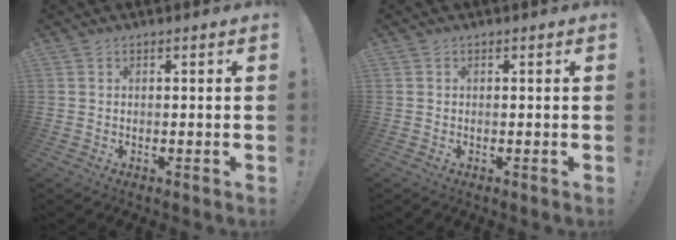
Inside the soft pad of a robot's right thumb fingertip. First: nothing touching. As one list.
[{"total": 0.0}]